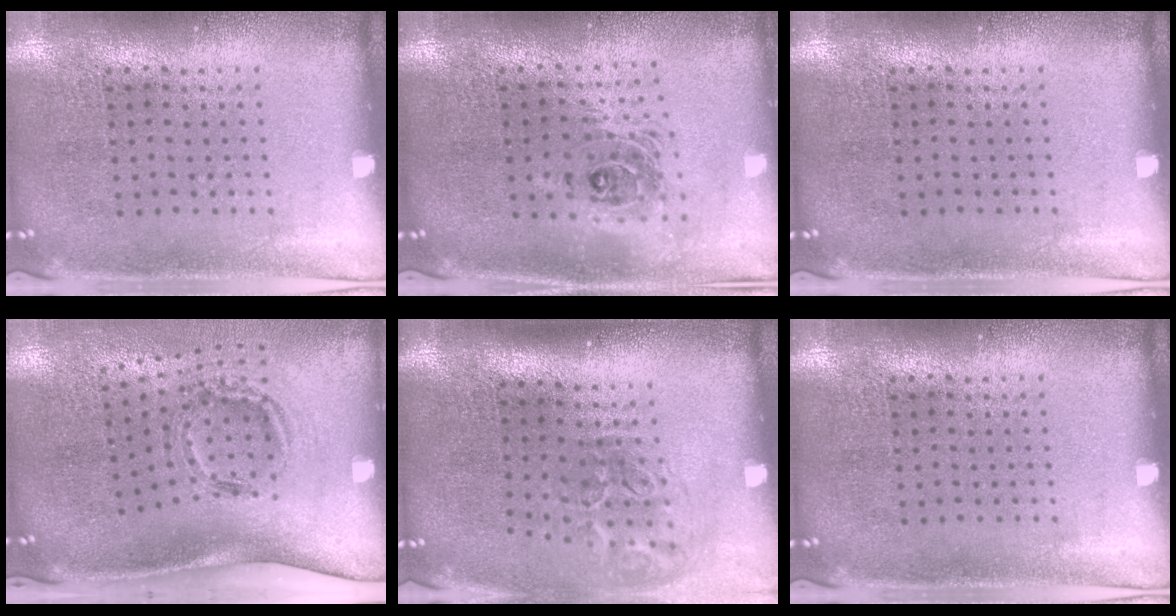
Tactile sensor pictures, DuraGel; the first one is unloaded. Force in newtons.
{"total": 1.8, "press": 1.4, "slide": 1.1}
{"total": 0.0}
{"total": 1.6, "press": 1.1, "slide": 1.1}
{"total": 2.0, "press": 1.3, "slide": 1.5}
{"total": 0.0}